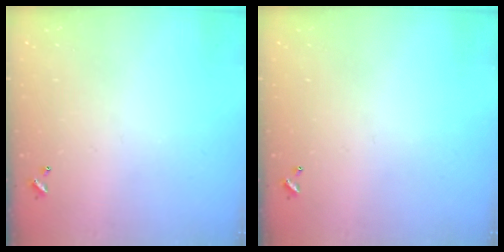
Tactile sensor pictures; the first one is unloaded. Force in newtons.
{"total": 0.0}